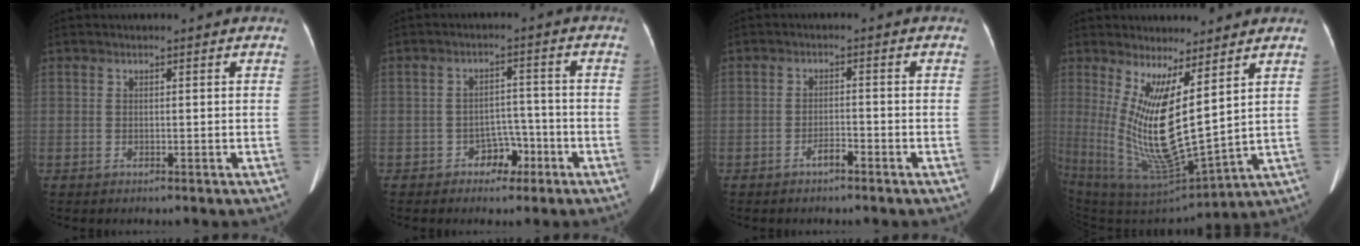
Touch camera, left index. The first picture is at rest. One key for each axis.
{"total": 3.9, "fx": -2.4, "fy": 2.7, "fz": 1.6, "tx": -0.021, "ty": 0.016, "tz": -0.033}
{"total": 1.9, "fx": -1.5, "fy": 0.4, "fz": 1.1, "tx": -0.020, "ty": 0.001, "tz": -0.027}
{"total": 13.0, "fx": 4.2, "fy": 2.1, "fz": 12.1, "tx": -0.248, "ty": -0.031, "tz": 0.093}